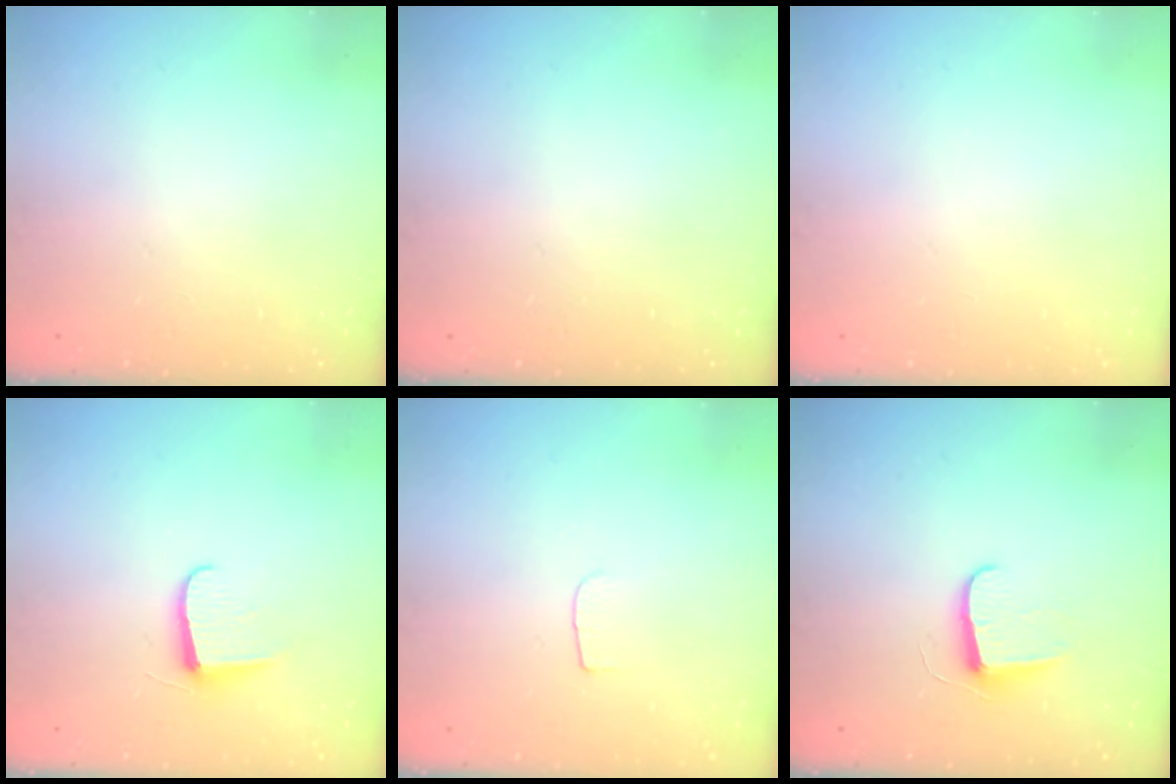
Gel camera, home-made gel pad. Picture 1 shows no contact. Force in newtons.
{"total": 0.0}
{"total": 0.0}
{"total": 6.2, "press": 6.2, "slide": 0.7}
{"total": 3.0, "press": 3.0, "slide": 0.3}
{"total": 7.3, "press": 7.3, "slide": 0.4}